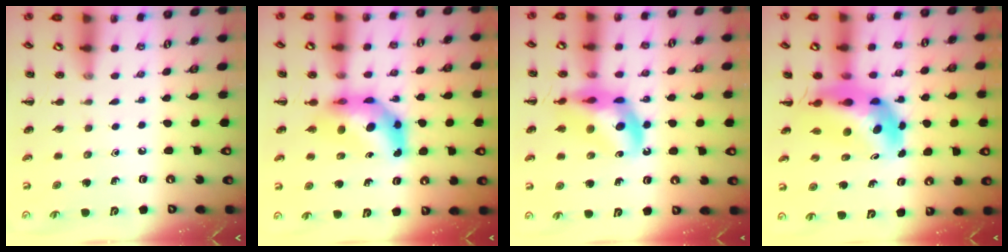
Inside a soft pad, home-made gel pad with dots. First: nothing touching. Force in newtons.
{"total": 8.5, "press": 8.2, "slide": 2.4}
{"total": 14.0, "press": 13.5, "slide": 3.6}
{"total": 10.7, "press": 10.2, "slide": 3.4}